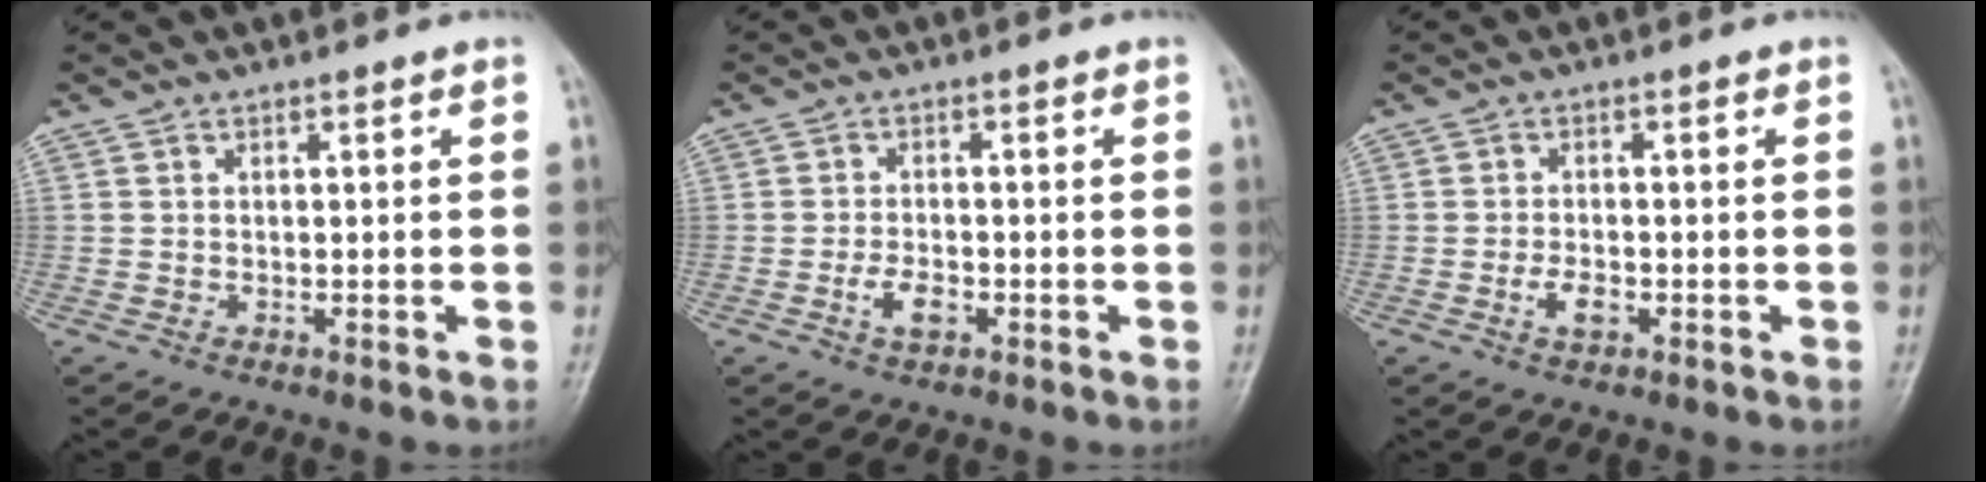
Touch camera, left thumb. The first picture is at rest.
{"total": 3.7, "force": [-1.5, 2.0, 2.7], "torque": [-0.050, 0.006, -0.026]}
{"total": 3.0, "force": [-1.1, 1.7, 2.2], "torque": [-0.040, 0.004, -0.021]}